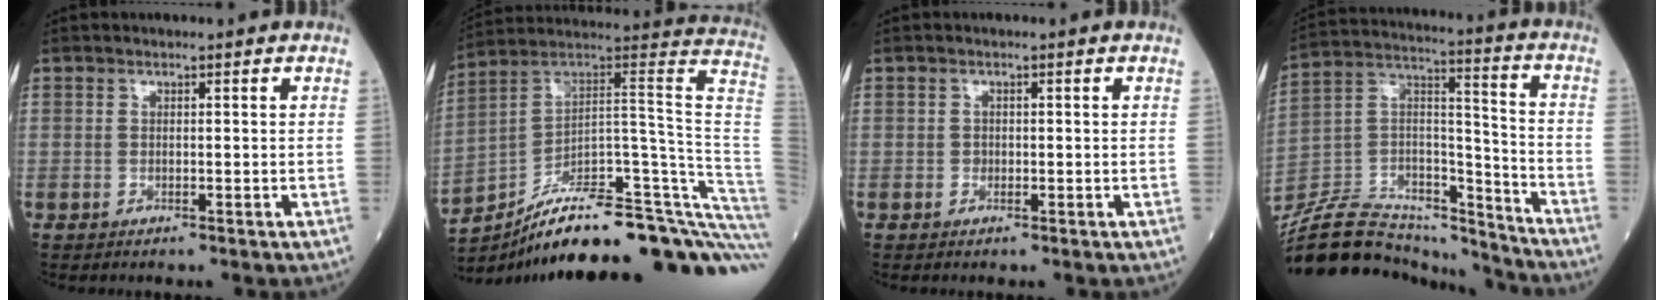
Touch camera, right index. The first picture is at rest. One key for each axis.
{"total": 33.0, "fx": -23.8, "fy": 4.7, "fz": 22.3, "tx": -0.215, "ty": 0.026, "tz": -0.338}
{"total": 0.7, "fx": -0.2, "fy": 0.7, "fz": 0.2, "tx": -0.004, "ty": 0.003, "tz": -0.004}
{"total": 24.2, "fx": -22.3, "fy": 5.9, "fz": 7.4, "tx": -0.185, "ty": 0.028, "tz": -0.378}